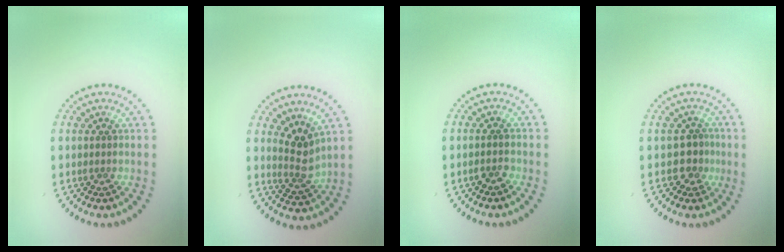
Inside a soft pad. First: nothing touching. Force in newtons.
{"total": 2.7, "press": 2.0, "slide": 1.8}
{"total": 1.1, "press": 1.1, "slide": 0.3}
{"total": 1.8, "press": 1.6, "slide": 0.9}